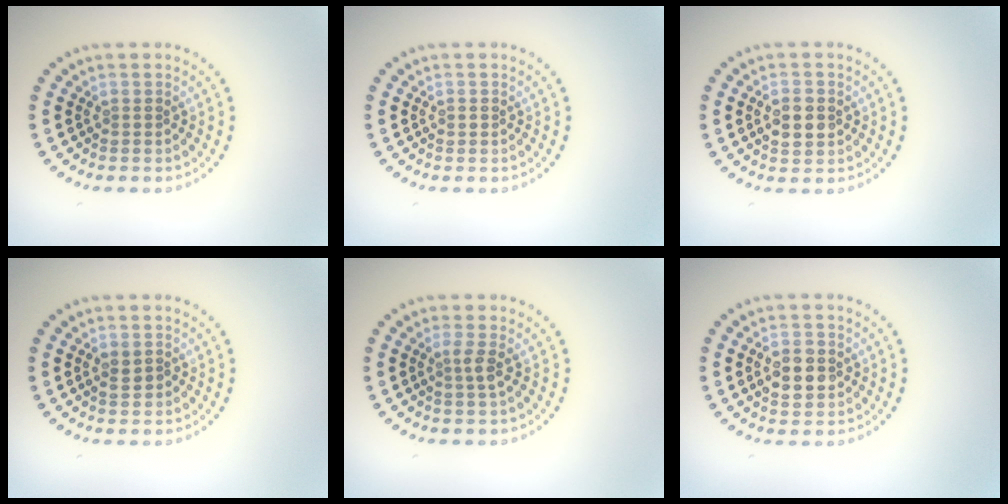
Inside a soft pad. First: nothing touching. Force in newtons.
{"total": 0.7, "press": 0.7, "slide": 0.1}
{"total": 2.5, "press": 2.5, "slide": 0.2}
{"total": 1.5, "press": 1.5, "slide": 0.1}
{"total": 1.4, "press": 1.1, "slide": 0.8}
{"total": 3.6, "press": 3.6, "slide": 0.2}